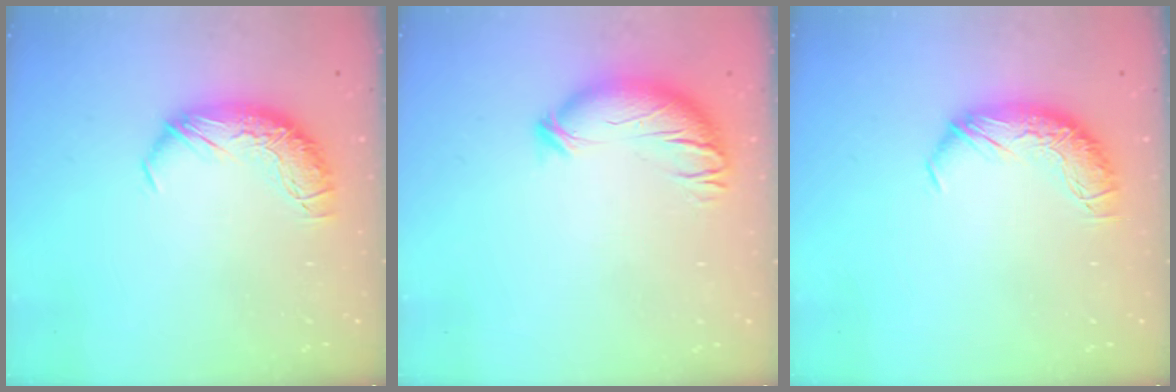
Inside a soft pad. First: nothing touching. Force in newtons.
{"total": 3.8, "press": 3.0, "slide": 2.3}
{"total": 0.0}